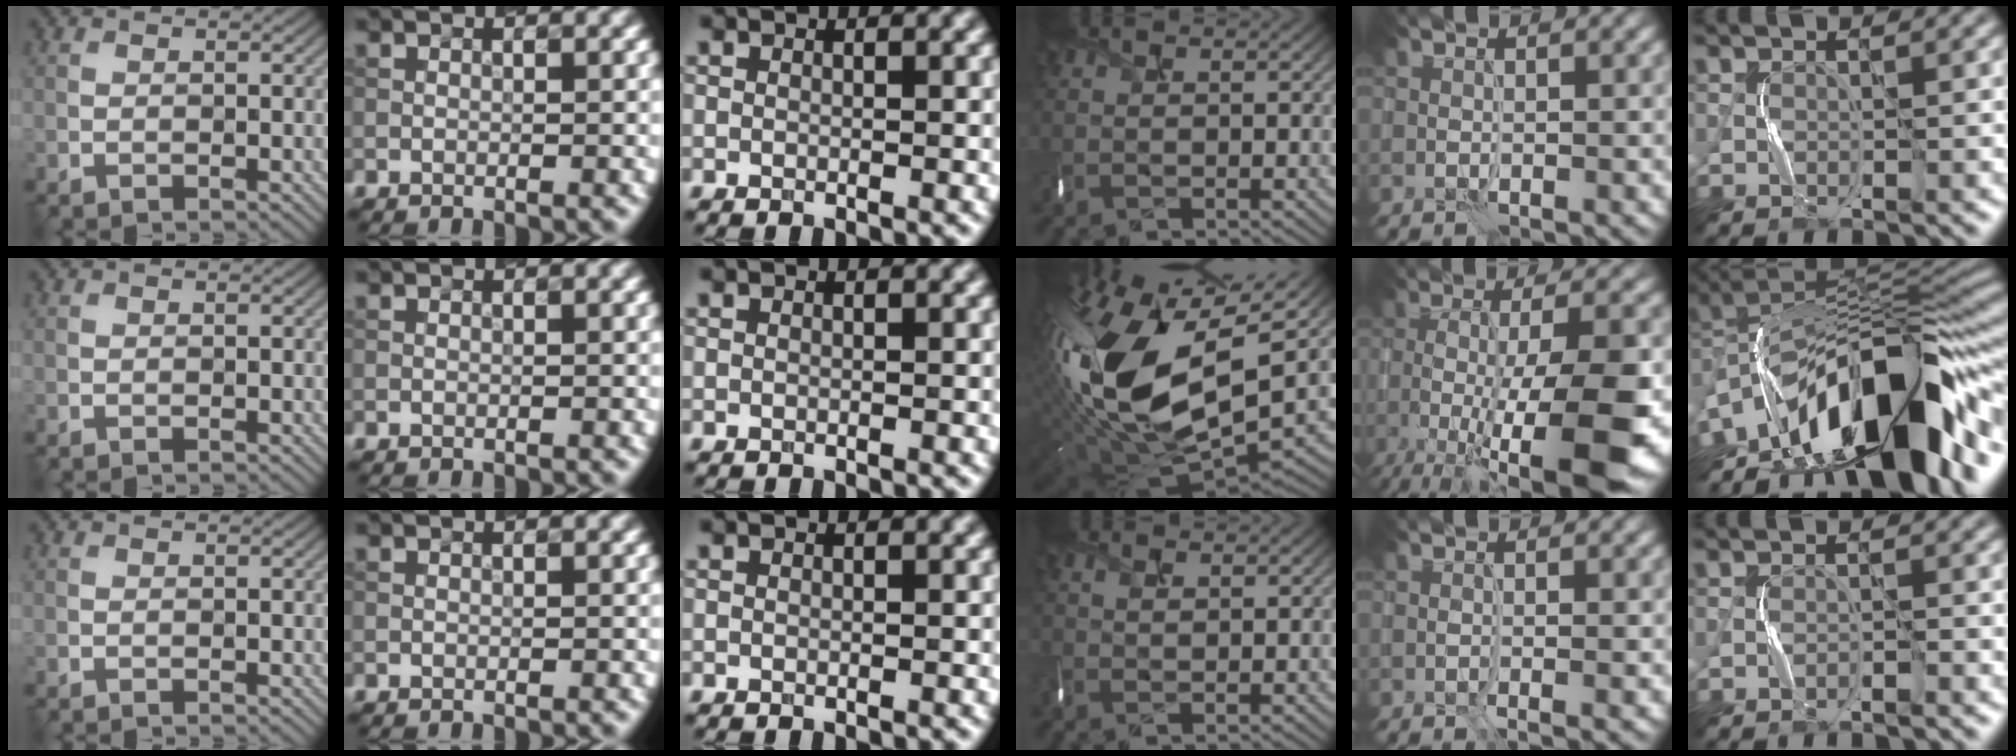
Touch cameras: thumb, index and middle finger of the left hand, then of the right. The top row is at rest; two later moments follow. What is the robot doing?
{"motion": "shake", "object": "box of matches"}